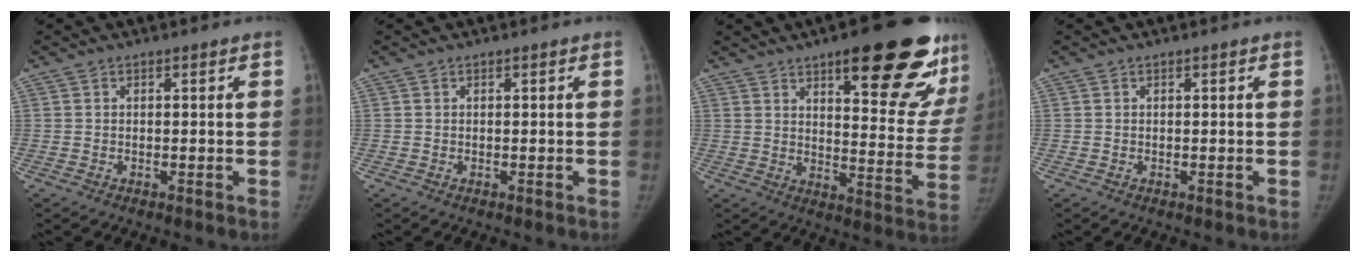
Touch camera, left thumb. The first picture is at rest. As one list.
[{"total": 0.0}, {"total": 24.9, "force": [14.6, 7.4, 18.9], "torque": [-0.205, -0.064, 0.194]}, {"total": 0.0}]